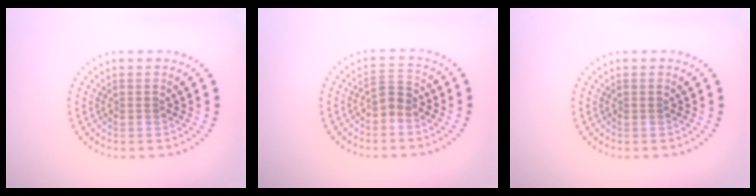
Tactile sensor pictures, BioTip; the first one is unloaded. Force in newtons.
{"total": 1.7, "press": 1.3, "slide": 1.1}
{"total": 0.0}